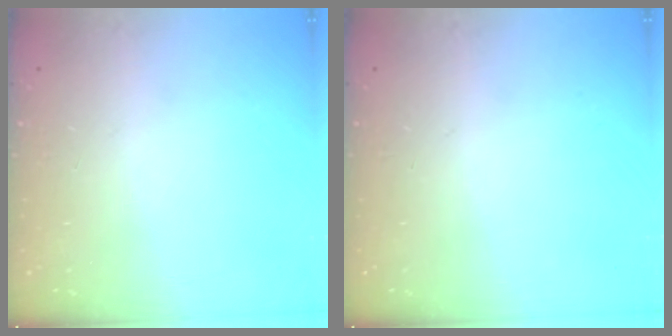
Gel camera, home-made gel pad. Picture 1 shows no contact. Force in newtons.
{"total": 0.0}